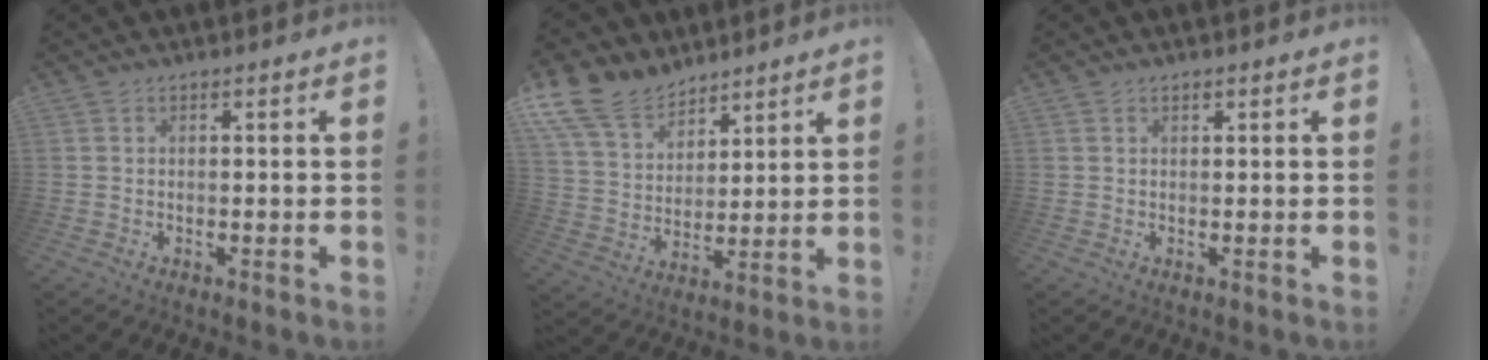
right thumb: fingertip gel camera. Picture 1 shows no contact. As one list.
[{"total": 14.9, "force": [11.2, 8.3, 5.2], "torque": [-0.113, -0.074, 0.214]}, {"total": 0.6, "force": [0.4, 0.3, 0.2], "torque": [-0.001, -0.001, 0.008]}]